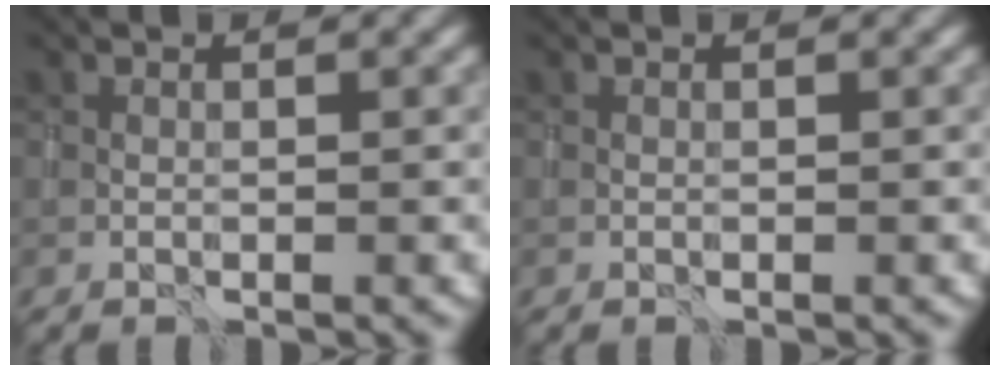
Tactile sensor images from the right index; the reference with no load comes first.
{"total": 0.0}